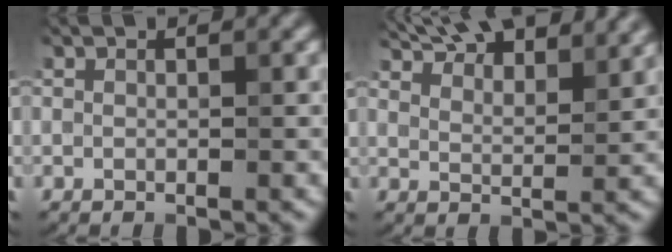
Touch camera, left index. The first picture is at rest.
{"total": 11.0, "force": [9.0, 3.3, 5.4], "torque": [-0.075, 0.021, 0.103]}